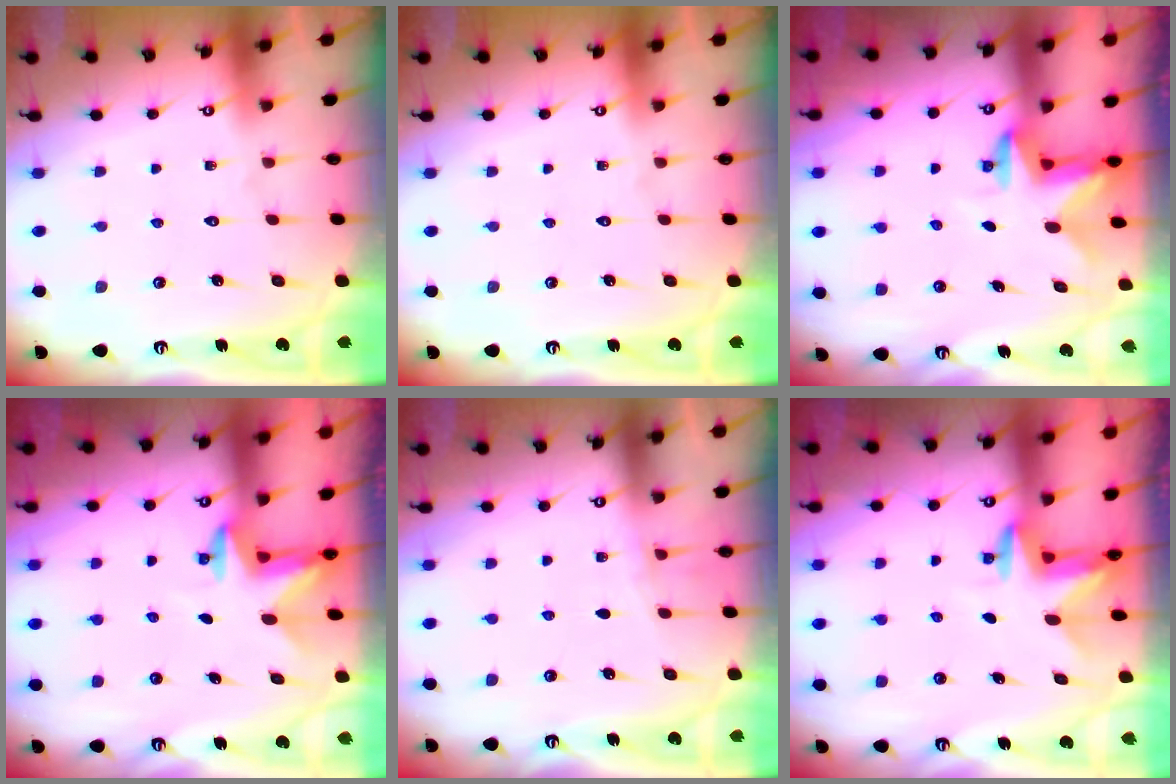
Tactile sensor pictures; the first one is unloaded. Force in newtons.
{"total": 0.0}
{"total": 2.9, "press": 2.8, "slide": 0.6}
{"total": 2.7, "press": 2.6, "slide": 0.6}
{"total": 2.7, "press": 2.6, "slide": 0.7}
{"total": 2.7, "press": 2.7, "slide": 0.2}